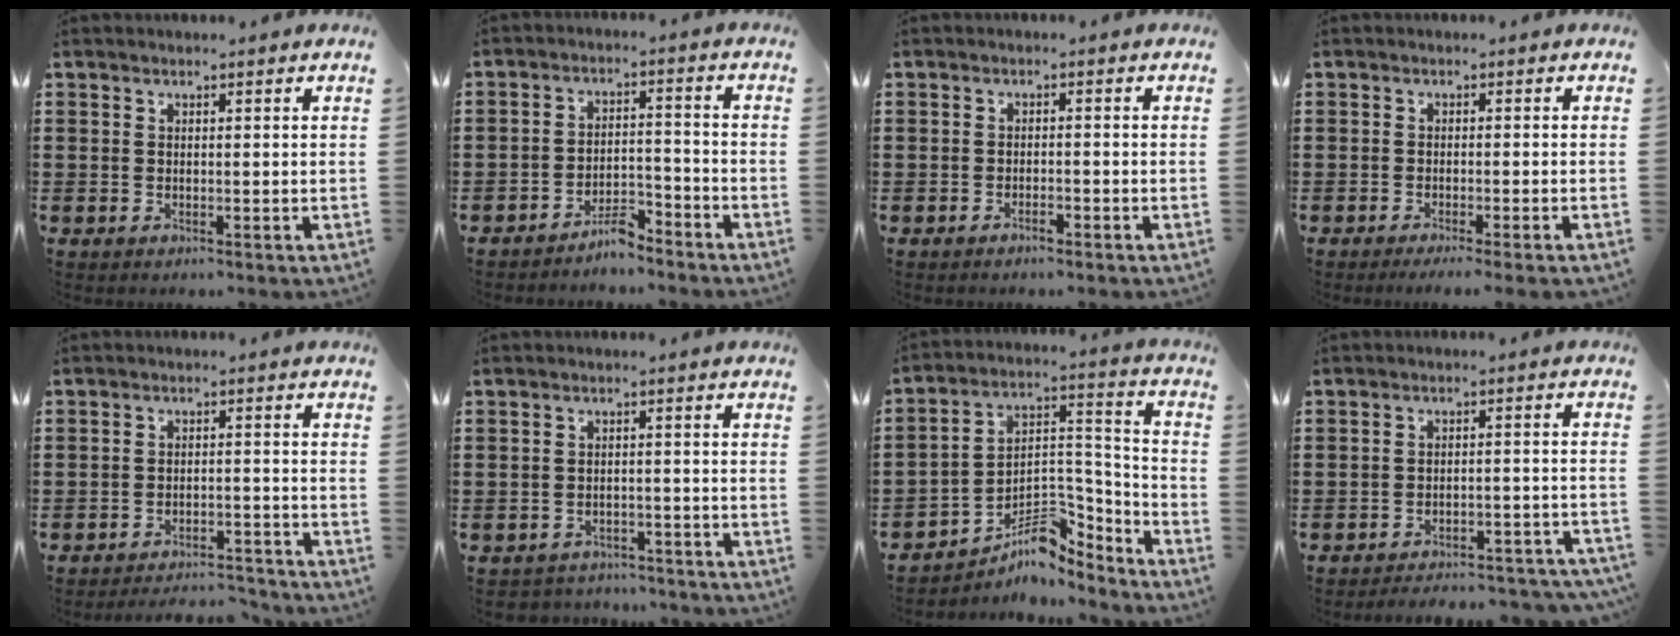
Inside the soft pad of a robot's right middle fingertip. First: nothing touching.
{"total": 4.6, "force": [-4.4, 0.9, 0.9], "torque": [-0.023, 0.012, -0.091]}
{"total": 1.2, "force": [-1.0, 0.2, 0.7], "torque": [-0.017, -0.002, -0.018]}
{"total": 1.3, "force": [-1.0, -0.2, 0.9], "torque": [-0.014, 0.000, -0.019]}
{"total": 3.8, "force": [-3.8, 0.3, 0.2], "torque": [-0.007, 0.003, -0.080]}
{"total": 2.5, "force": [-2.5, 0.5, -0.2], "torque": [-0.004, 0.000, -0.055]}
{"total": 8.0, "force": [-5.6, 3.8, 4.2], "torque": [-0.073, 0.000, -0.107]}
{"total": 4.0, "force": [-3.9, 0.2, 0.8], "torque": [-0.016, 0.004, -0.080]}